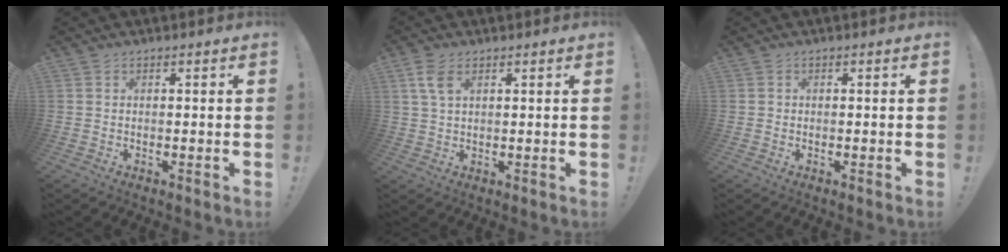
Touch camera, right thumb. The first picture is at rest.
{"total": 5.2, "force": [2.4, 2.8, 3.6], "torque": [-0.070, -0.002, 0.046]}
{"total": 0.6, "force": [-0.1, 0.6, 0.1], "torque": [-0.003, 0.003, -0.002]}